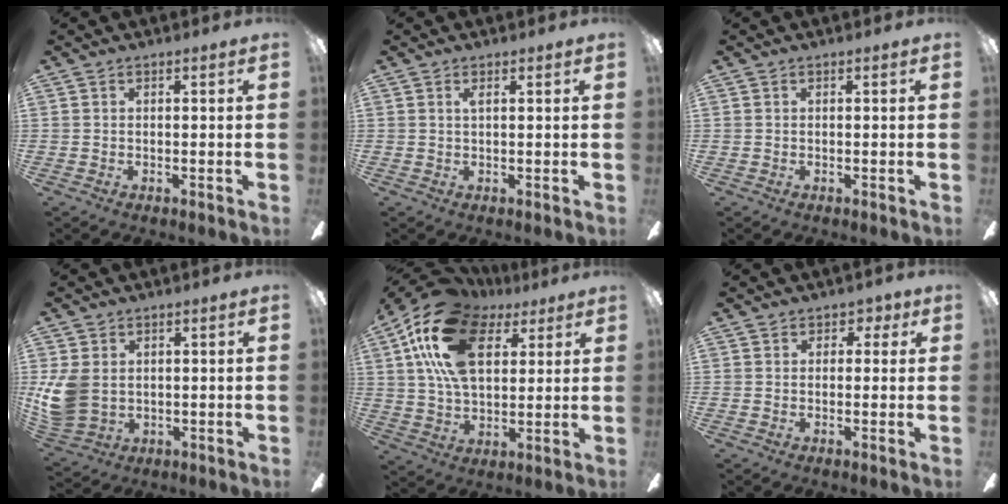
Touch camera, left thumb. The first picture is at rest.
{"total": 1.5, "force": [0.7, 0.3, 1.3], "torque": [-0.021, -0.002, 0.010]}
{"total": 0.0}
{"total": 9.7, "force": [0.6, 7.2, 6.4], "torque": [-0.150, 0.005, 0.014]}
{"total": 22.4, "force": [10.2, 13.2, 15.0], "torque": [-0.296, -0.020, 0.178]}
{"total": 2.5, "force": [0.9, 2.2, 1.0], "torque": [0.004, 0.001, 0.011]}